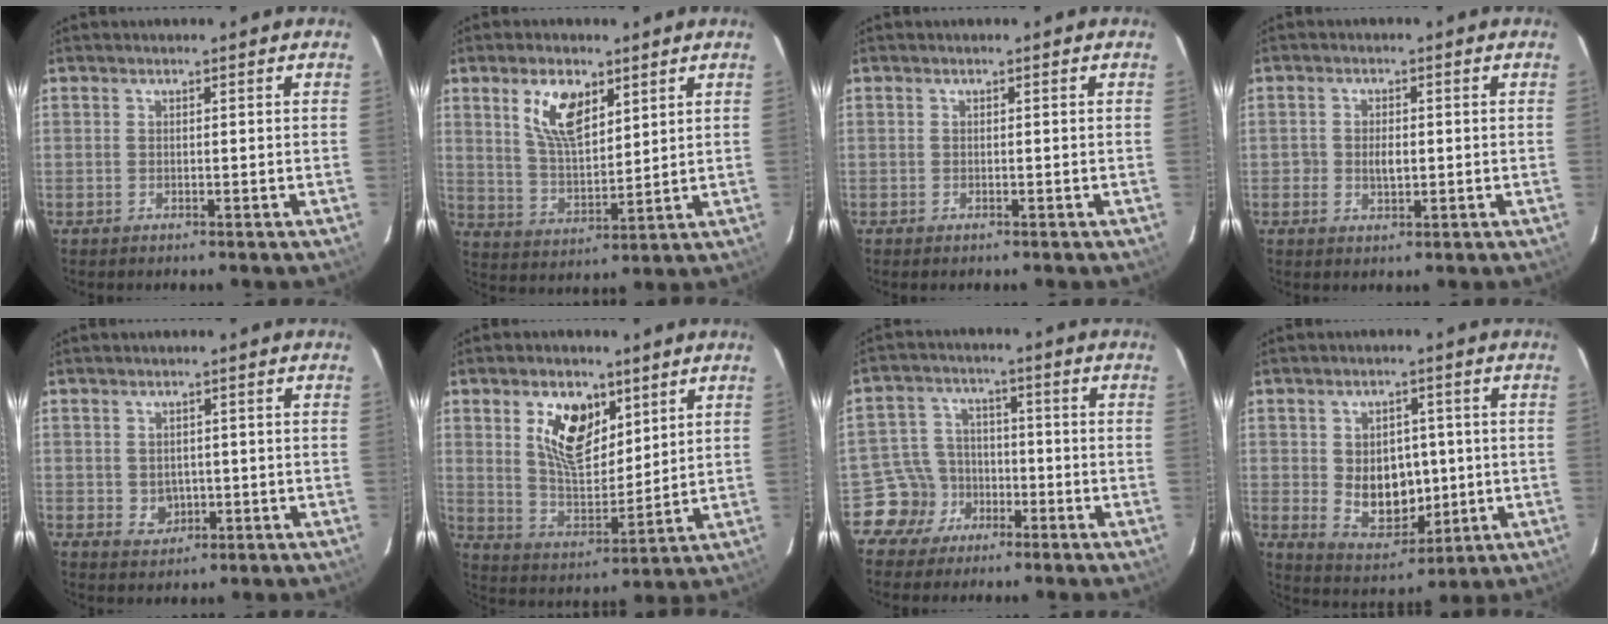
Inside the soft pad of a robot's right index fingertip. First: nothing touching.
{"total": 9.8, "force": [5.0, 4.6, 7.0], "torque": [-0.132, 0.007, 0.103]}
{"total": 0.0}
{"total": 3.1, "force": [-0.3, 2.1, 2.3], "torque": [-0.041, 0.001, -0.005]}
{"total": 3.4, "force": [-0.3, 3.1, 1.4], "torque": [-0.026, 0.004, 0.007]}
{"total": 12.0, "force": [5.5, 6.5, 8.4], "torque": [-0.150, 0.005, 0.110]}
{"total": 7.2, "force": [-4.1, 5.9, 0.0], "torque": [-0.018, 0.027, -0.075]}
{"total": 10.4, "force": [-0.1, 7.8, 6.8], "torque": [-0.128, -0.005, 0.023]}